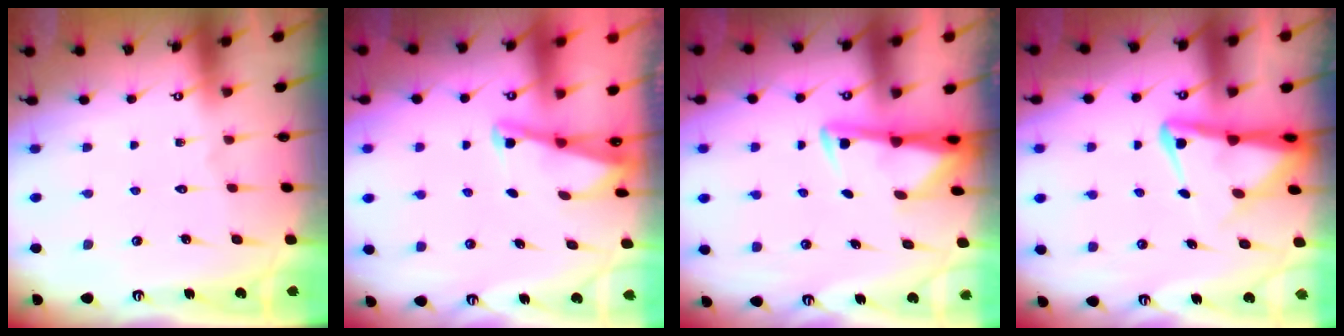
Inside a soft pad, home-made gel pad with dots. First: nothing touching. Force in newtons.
{"total": 1.9, "press": 1.9, "slide": 0.4}
{"total": 3.0, "press": 2.9, "slide": 0.5}
{"total": 6.6, "press": 6.6, "slide": 0.7}